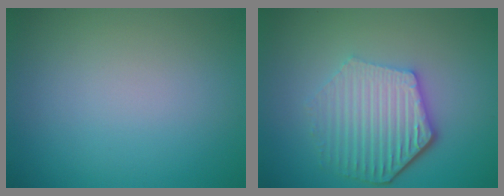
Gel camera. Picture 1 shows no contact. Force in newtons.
{"total": 6.0, "press": 4.5, "slide": 3.9}